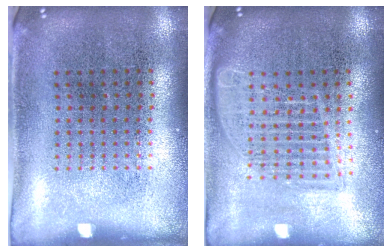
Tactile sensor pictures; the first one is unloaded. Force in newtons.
{"total": 1.6, "press": 1.4, "slide": 0.8}